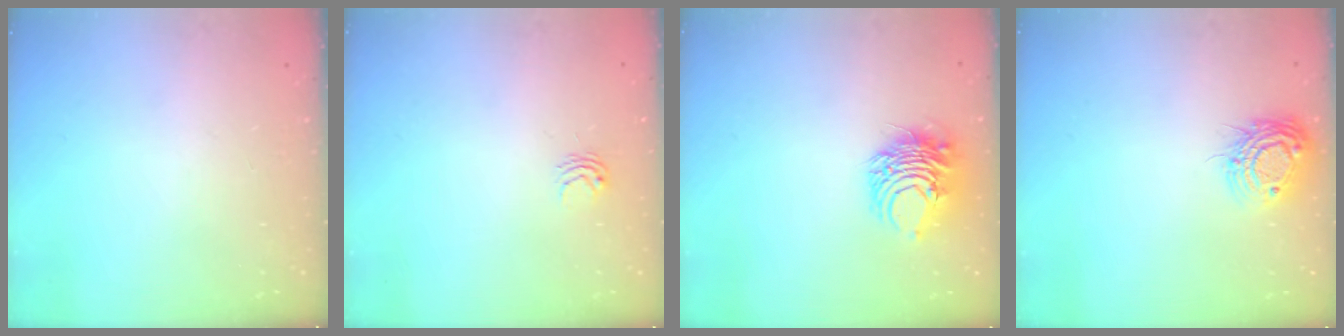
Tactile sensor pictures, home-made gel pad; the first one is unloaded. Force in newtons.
{"total": 2.9, "press": 2.9, "slide": 0.2}
{"total": 9.7, "press": 9.7, "slide": 0.7}
{"total": 11.0, "press": 10.9, "slide": 1.0}